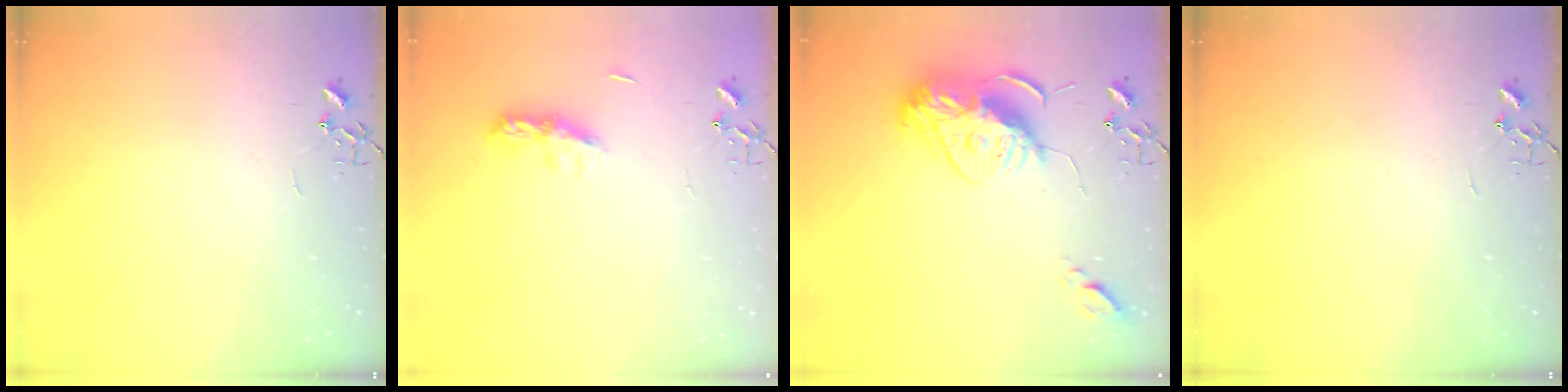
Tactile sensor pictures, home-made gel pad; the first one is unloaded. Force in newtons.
{"total": 7.8, "press": 7.8, "slide": 0.4}
{"total": 15.3, "press": 15.3, "slide": 1.3}
{"total": 0.0}